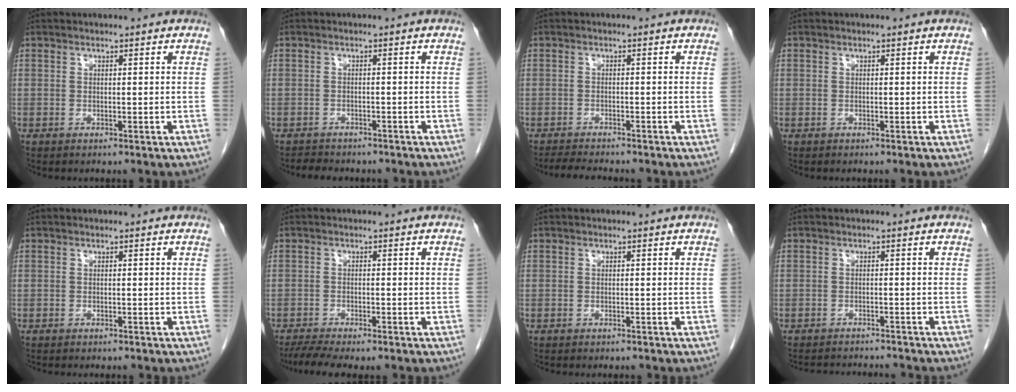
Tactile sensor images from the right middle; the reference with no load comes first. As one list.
[{"total": 4.7, "force": [-4.1, 1.8, 1.4], "torque": [-0.028, -0.004, -0.055]}, {"total": 4.7, "force": [-4.4, 0.5, 1.8], "torque": [-0.030, -0.013, -0.069]}, {"total": 0.0}, {"total": 2.9, "force": [-2.6, 0.7, 1.2], "torque": [-0.019, -0.005, -0.029]}, {"total": 6.0, "force": [-5.0, 0.7, 3.2], "torque": [-0.051, -0.010, -0.082]}, {"total": 2.5, "force": [-2.3, 0.7, 0.9], "torque": [-0.018, -0.005, -0.025]}, {"total": 7.0, "force": [-6.9, 0.4, 1.4], "torque": [-0.015, 0.000, -0.094]}]